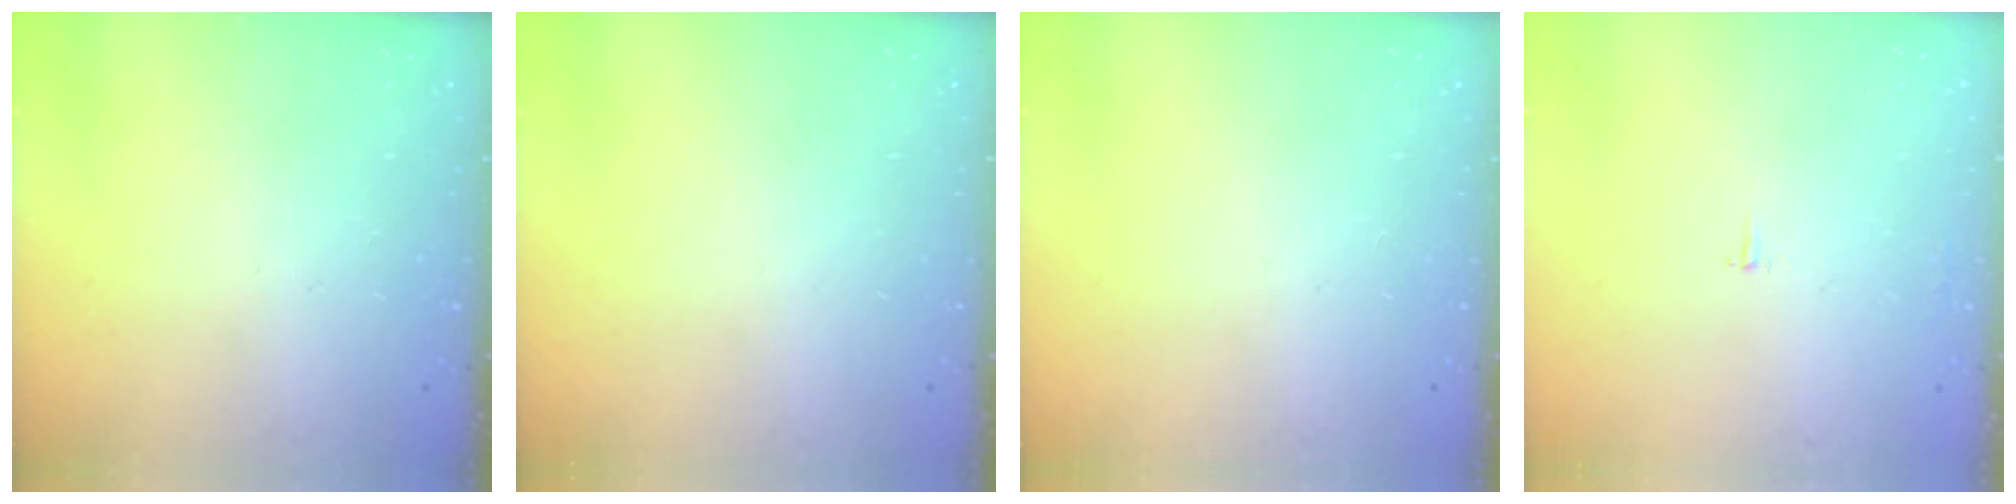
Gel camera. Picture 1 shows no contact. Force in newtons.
{"total": 0.0}
{"total": 0.0}
{"total": 1.8, "press": 1.8, "slide": 0.1}